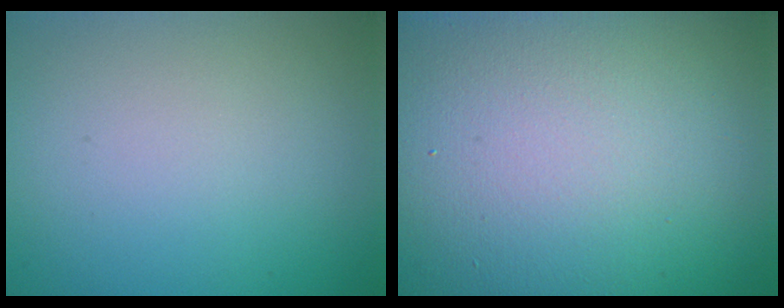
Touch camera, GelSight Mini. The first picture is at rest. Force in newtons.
{"total": 23.2, "press": 23.2, "slide": 1.1}